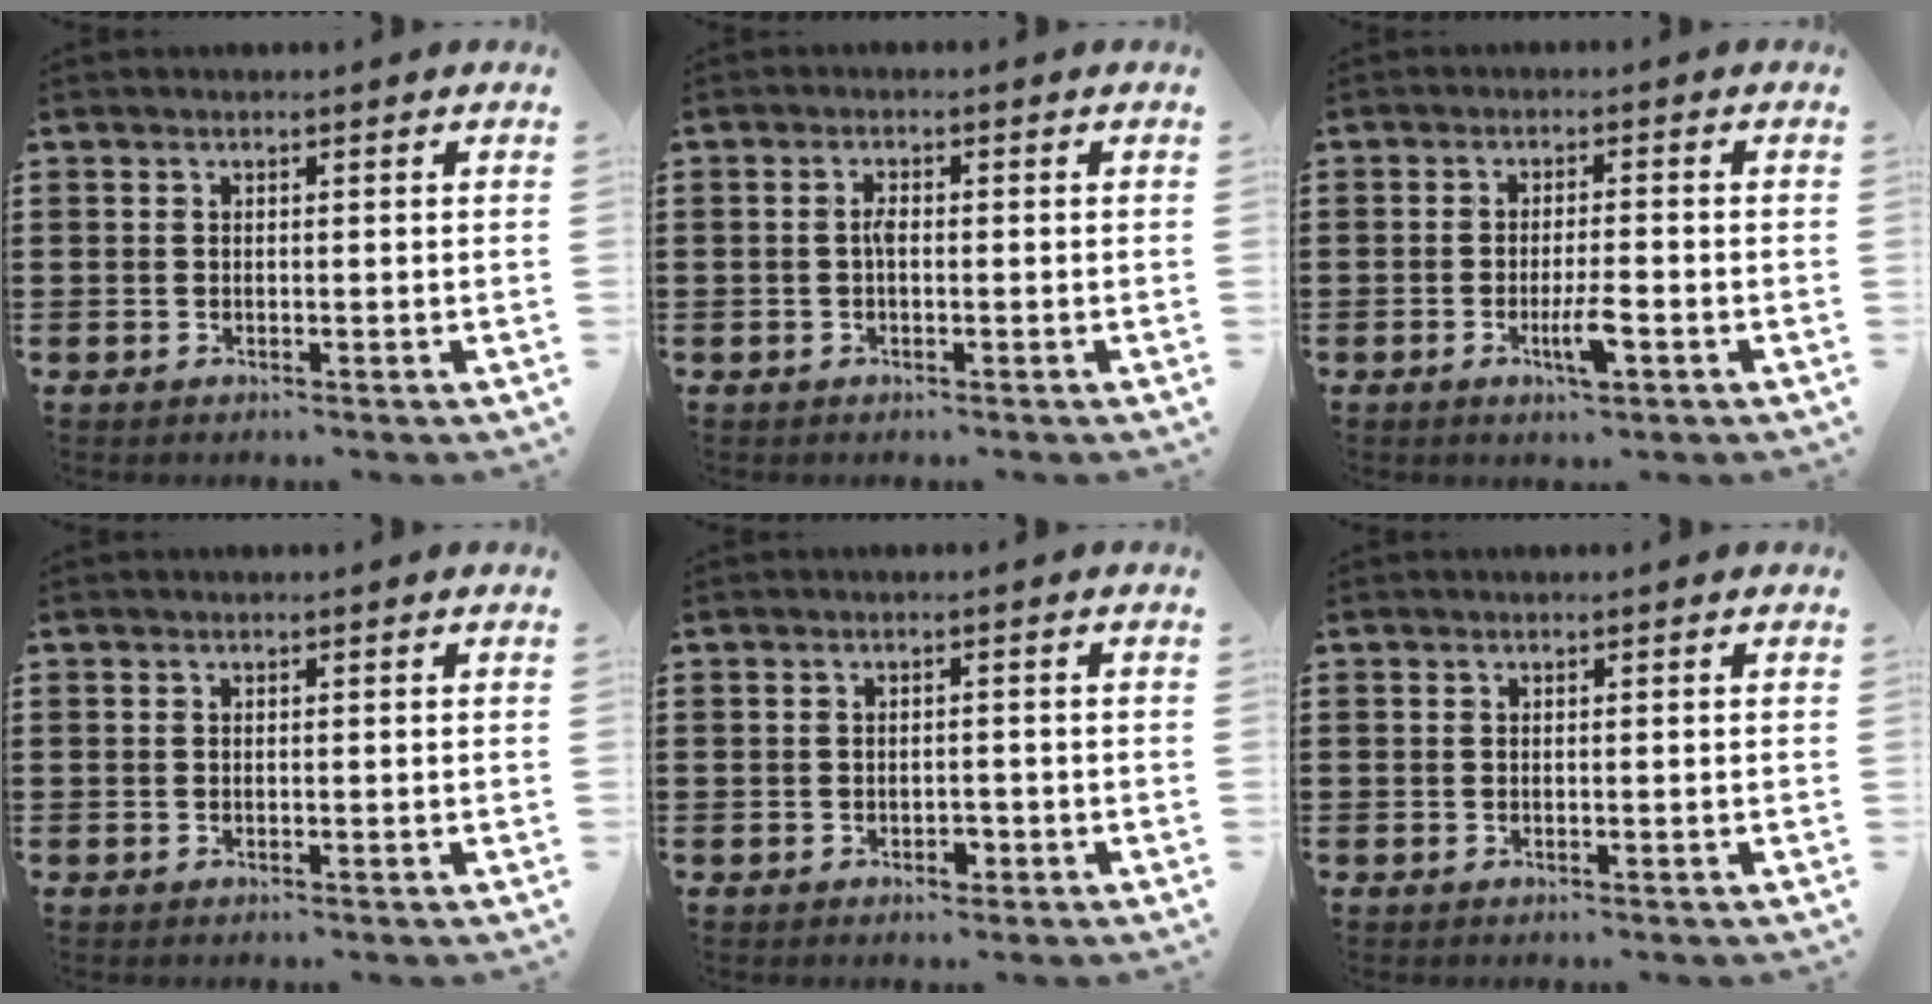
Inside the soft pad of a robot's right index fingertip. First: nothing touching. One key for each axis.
{"total": 1.7, "fx": -0.2, "fy": 0.6, "fz": 1.6, "tx": -0.031, "ty": 0.001, "tz": -0.005}
{"total": 4.7, "fx": -2.0, "fy": 0.9, "fz": 4.2, "tx": -0.081, "ty": -0.007, "tz": -0.037}
{"total": 0.0}
{"total": 1.6, "fx": -0.8, "fy": 0.9, "fz": 0.9, "tx": -0.020, "ty": -0.001, "tz": -0.017}
{"total": 0.0}